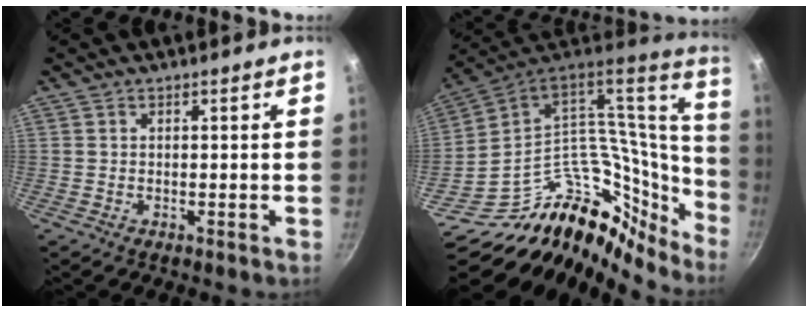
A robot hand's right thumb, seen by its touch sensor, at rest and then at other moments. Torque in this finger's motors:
{"motor_torque": [0.32, 0.02, -0.53, -0.86, -0.16]}